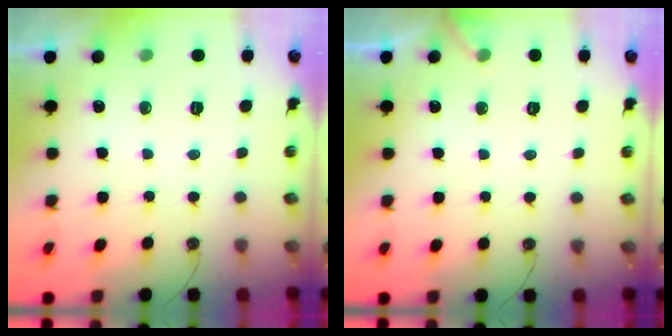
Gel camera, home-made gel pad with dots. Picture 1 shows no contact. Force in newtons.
{"total": 3.6, "press": 3.6, "slide": 0.4}